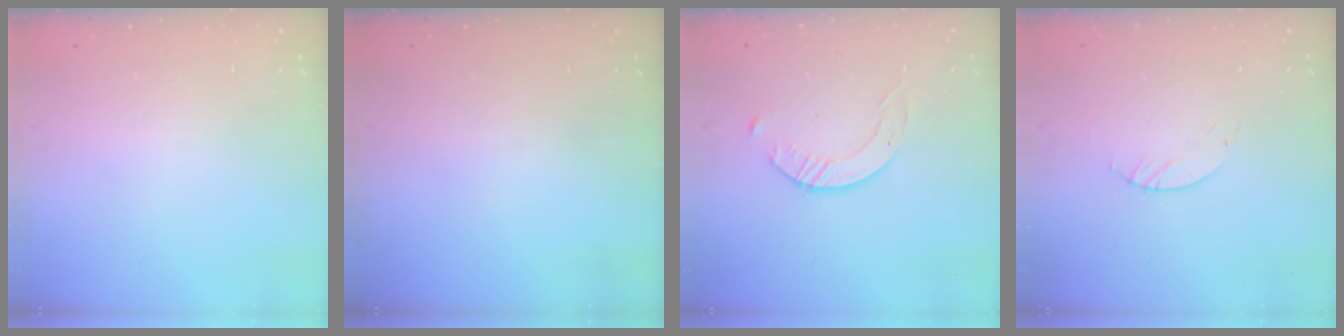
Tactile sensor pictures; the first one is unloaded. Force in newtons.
{"total": 0.0}
{"total": 3.5, "press": 3.5, "slide": 0.5}
{"total": 0.9, "press": 0.8, "slide": 0.2}